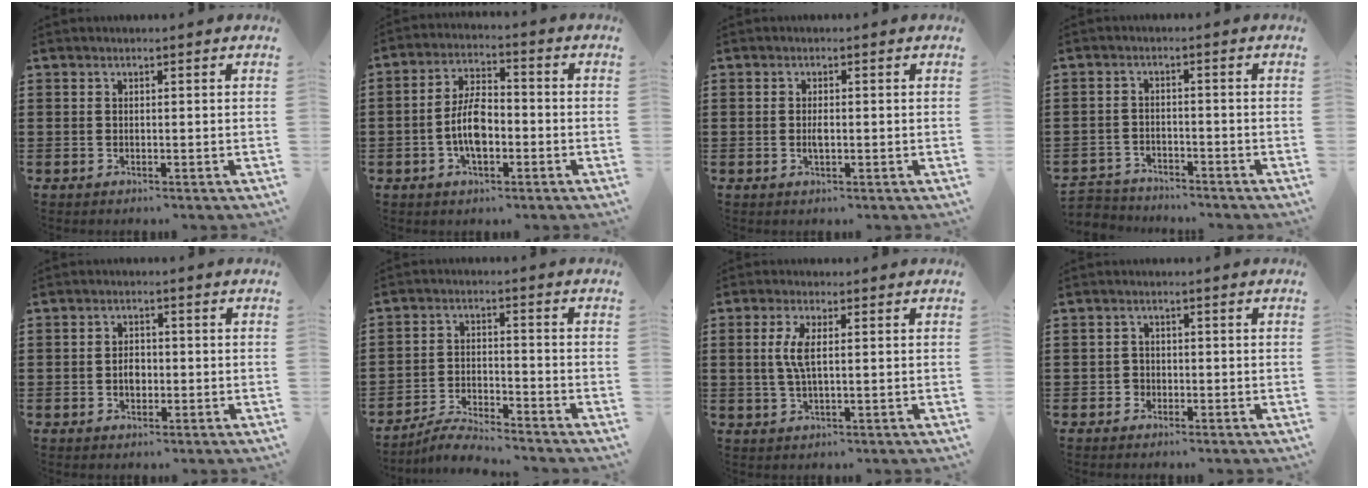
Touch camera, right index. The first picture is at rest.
{"total": 7.3, "force": [-1.8, 3.4, 6.1], "torque": [-0.142, 0.000, -0.041]}
{"total": 1.8, "force": [-0.2, 0.7, 1.6], "torque": [-0.030, 0.002, -0.005]}
{"total": 3.0, "force": [-2.9, 0.5, -0.3], "torque": [-0.004, 0.000, -0.065]}
{"total": 2.7, "force": [-0.3, 1.9, 1.9], "torque": [-0.032, 0.002, -0.009]}
{"total": 4.6, "force": [-4.5, 0.2, 1.0], "torque": [-0.025, 0.002, -0.090]}
{"total": 4.2, "force": [0.6, 1.0, 4.0], "torque": [-0.093, -0.003, 0.004]}
{"total": 1.5, "force": [-0.7, 1.4, 0.3], "torque": [-0.009, 0.002, -0.016]}